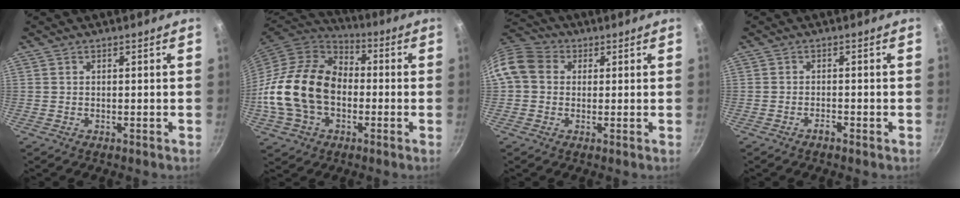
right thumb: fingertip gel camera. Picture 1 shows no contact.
{"total": 20.9, "force": [-2.5, 15.1, 14.3], "torque": [-0.246, 0.038, -0.051]}
{"total": 10.1, "force": [1.5, 8.5, 5.3], "torque": [-0.089, 0.023, 0.009]}
{"total": 1.3, "force": [-1.0, 0.3, 0.8], "torque": [-0.014, 0.012, -0.021]}